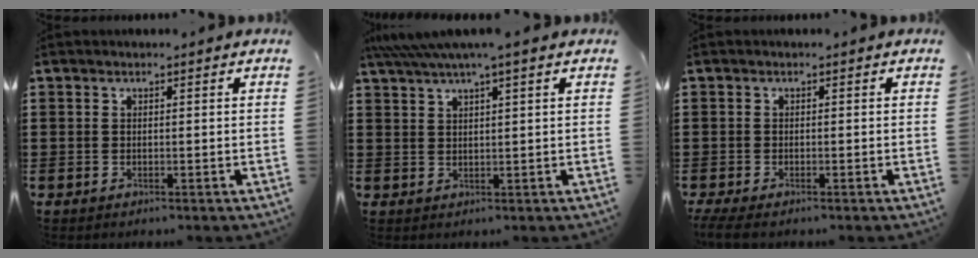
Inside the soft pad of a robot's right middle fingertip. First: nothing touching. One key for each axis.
{"total": 4.2, "fx": 3.1, "fy": -0.3, "fz": 2.8, "tx": -0.061, "ty": 0.001, "tz": 0.058}
{"total": 1.1, "fx": -0.9, "fy": 0.0, "fz": 0.6, "tx": -0.019, "ty": -0.007, "tz": -0.018}